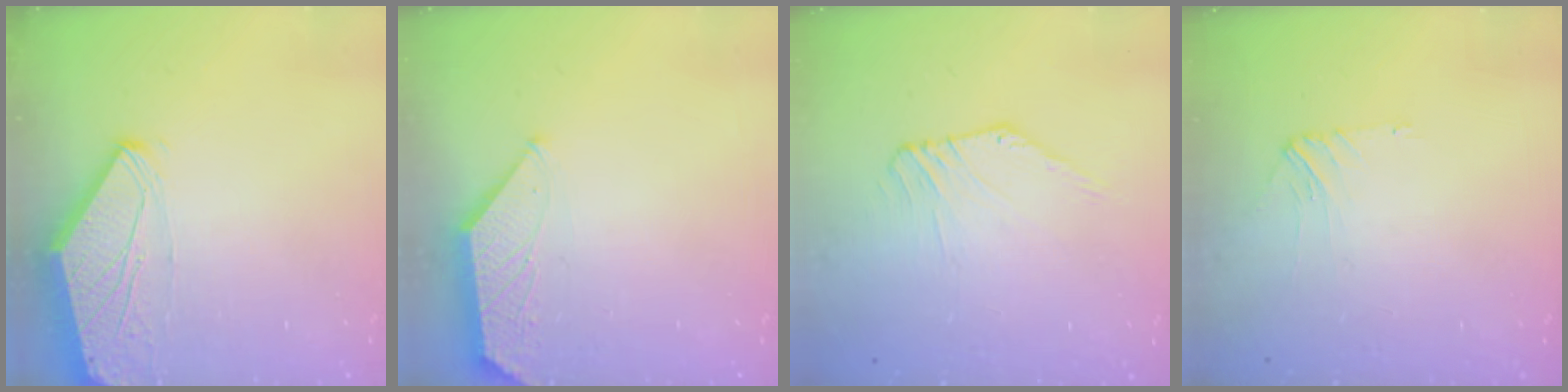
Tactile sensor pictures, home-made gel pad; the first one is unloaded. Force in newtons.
{"total": 1.5, "press": 1.4, "slide": 0.4}
{"total": 1.1, "press": 1.0, "slide": 0.3}
{"total": 2.8, "press": 2.7, "slide": 0.5}